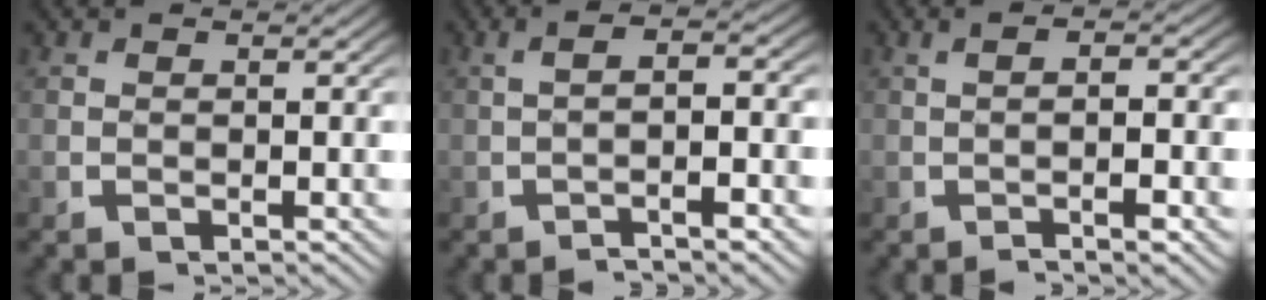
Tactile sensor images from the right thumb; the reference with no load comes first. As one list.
[{"total": 4.1, "force": [-0.8, 1.2, 3.8], "torque": [-0.055, 0.016, -0.019]}, {"total": 3.5, "force": [-0.8, 0.8, 3.3], "torque": [-0.046, 0.013, -0.017]}]